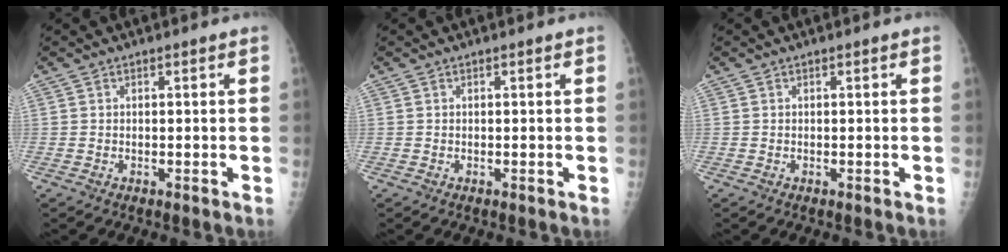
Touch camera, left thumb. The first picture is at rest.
{"total": 0.0}
{"total": 0.0}